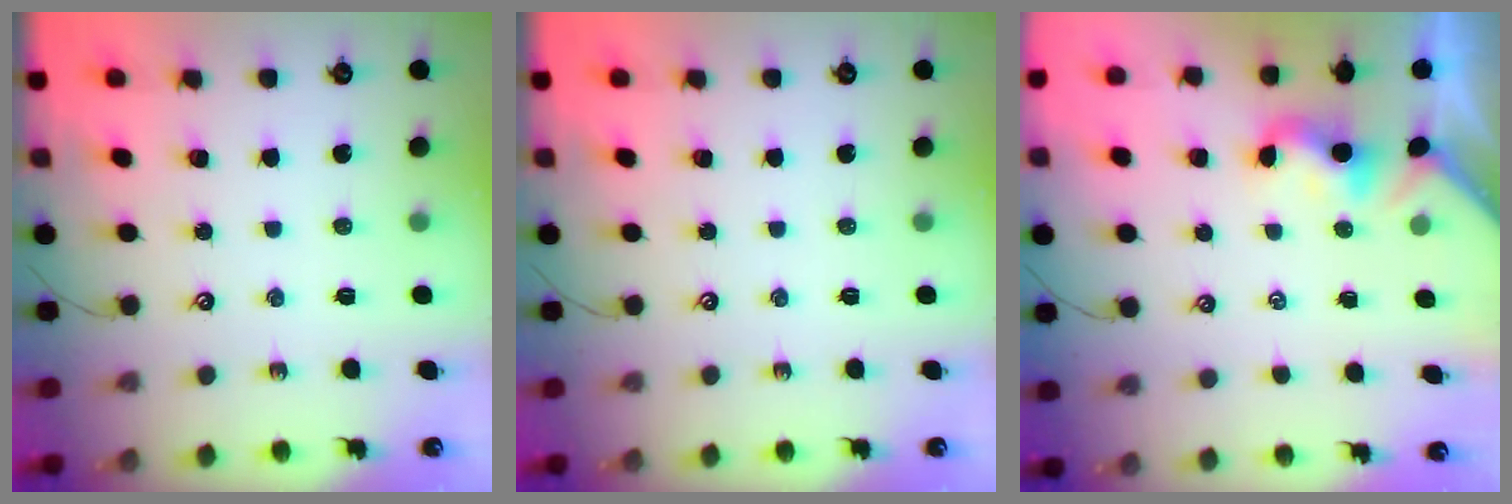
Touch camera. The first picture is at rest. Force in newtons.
{"total": 0.0}
{"total": 1.9, "press": 1.9, "slide": 0.5}